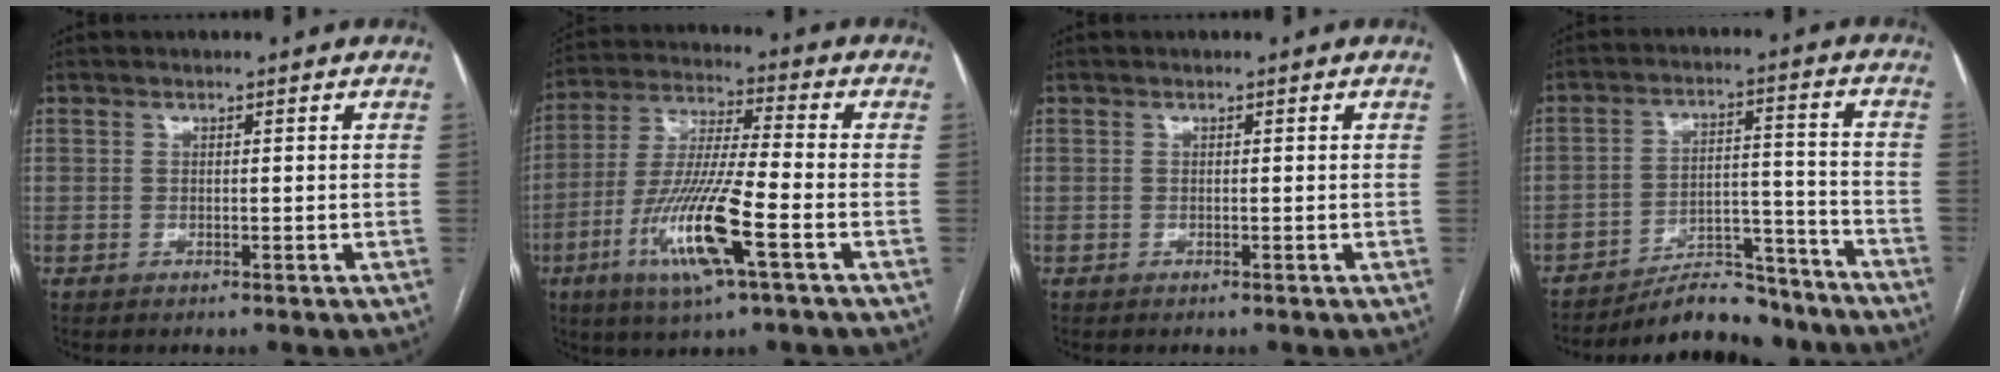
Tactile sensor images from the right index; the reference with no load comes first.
{"total": 14.5, "force": [-5.7, 0.9, 13.3], "torque": [-0.272, -0.017, -0.105]}
{"total": 0.0}
{"total": 12.3, "force": [-11.3, 3.5, 3.4], "torque": [-0.039, 0.035, -0.173]}